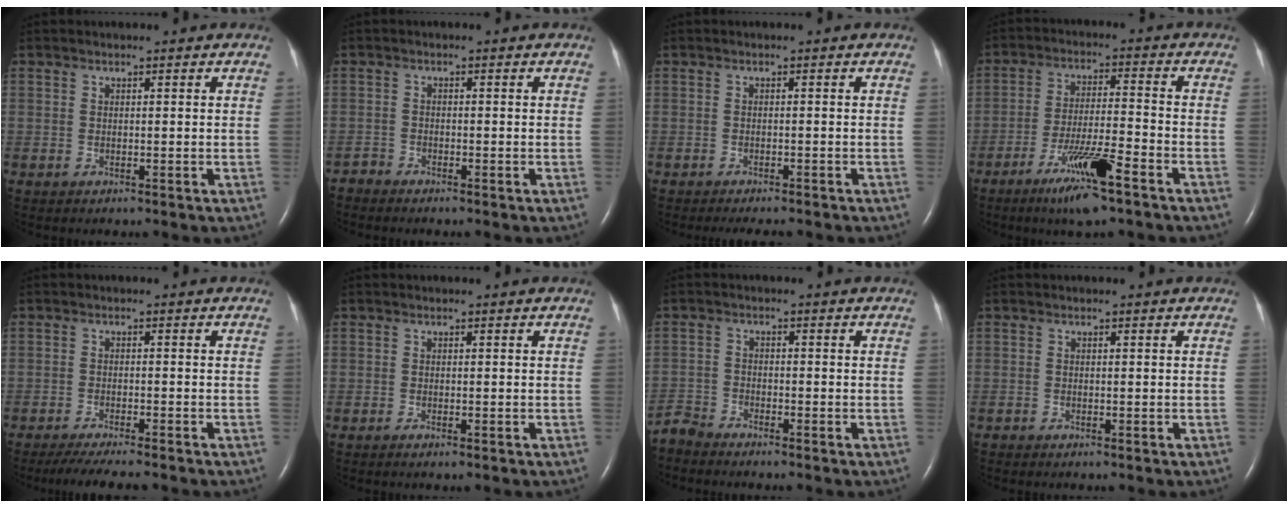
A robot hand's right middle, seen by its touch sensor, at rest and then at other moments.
{"total": 1.1, "force": [-1.0, 0.0, -0.4], "torque": [0.011, -0.005, -0.021]}
{"total": 4.9, "force": [-4.3, 0.9, 2.1], "torque": [-0.024, -0.008, -0.056]}
{"total": 9.8, "force": [-6.1, 0.2, 7.7], "torque": [-0.147, -0.022, -0.107]}
{"total": 7.3, "force": [-6.2, 0.4, 3.8], "torque": [-0.058, -0.020, -0.097]}
{"total": 0.8, "force": [-0.5, 0.1, 0.6], "torque": [-0.016, -0.002, -0.005]}
{"total": 3.1, "force": [-3.1, 0.0, -0.3], "torque": [0.009, -0.017, -0.063]}
{"total": 0.0}